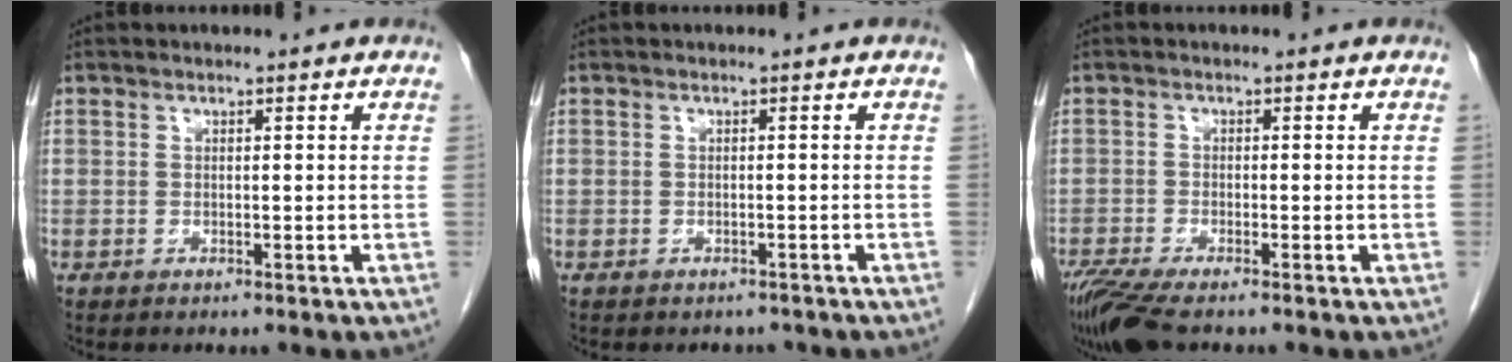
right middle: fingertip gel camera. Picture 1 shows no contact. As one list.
[{"total": 2.1, "force": [-1.9, 1.0, 0.2], "torque": [-0.005, 0.000, -0.025]}, {"total": 6.0, "force": [-4.6, 0.7, 3.7], "torque": [-0.072, -0.017, -0.086]}]